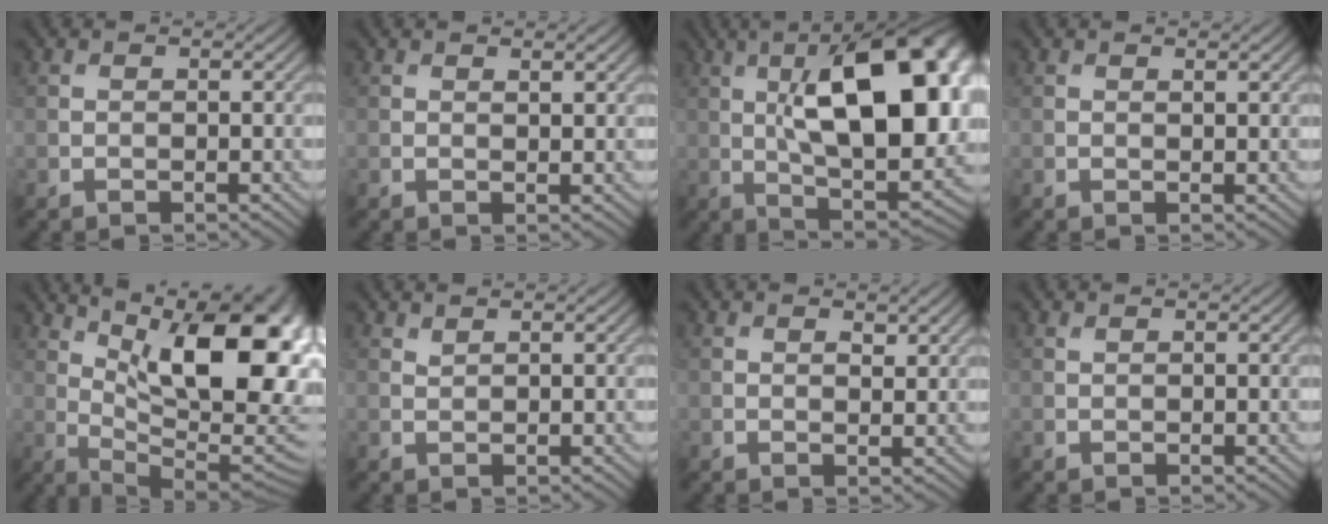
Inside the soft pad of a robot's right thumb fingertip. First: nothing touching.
{"total": 0.9, "force": [0.7, 0.1, 0.6], "torque": [-0.011, -0.003, 0.015]}
{"total": 20.2, "force": [3.7, 8.6, 17.9], "torque": [-0.247, 0.028, 0.046]}
{"total": 0.6, "force": [0.4, 0.1, 0.4], "torque": [-0.006, -0.001, 0.009]}
{"total": 17.6, "force": [6.6, 6.6, 14.9], "torque": [-0.214, 0.014, 0.111]}
{"total": 0.5, "force": [0.5, 0.0, 0.0], "torque": [-0.003, -0.002, 0.015]}
{"total": 1.5, "force": [0.9, 0.6, 1.1], "torque": [-0.018, -0.006, 0.020]}
{"total": 0.0}